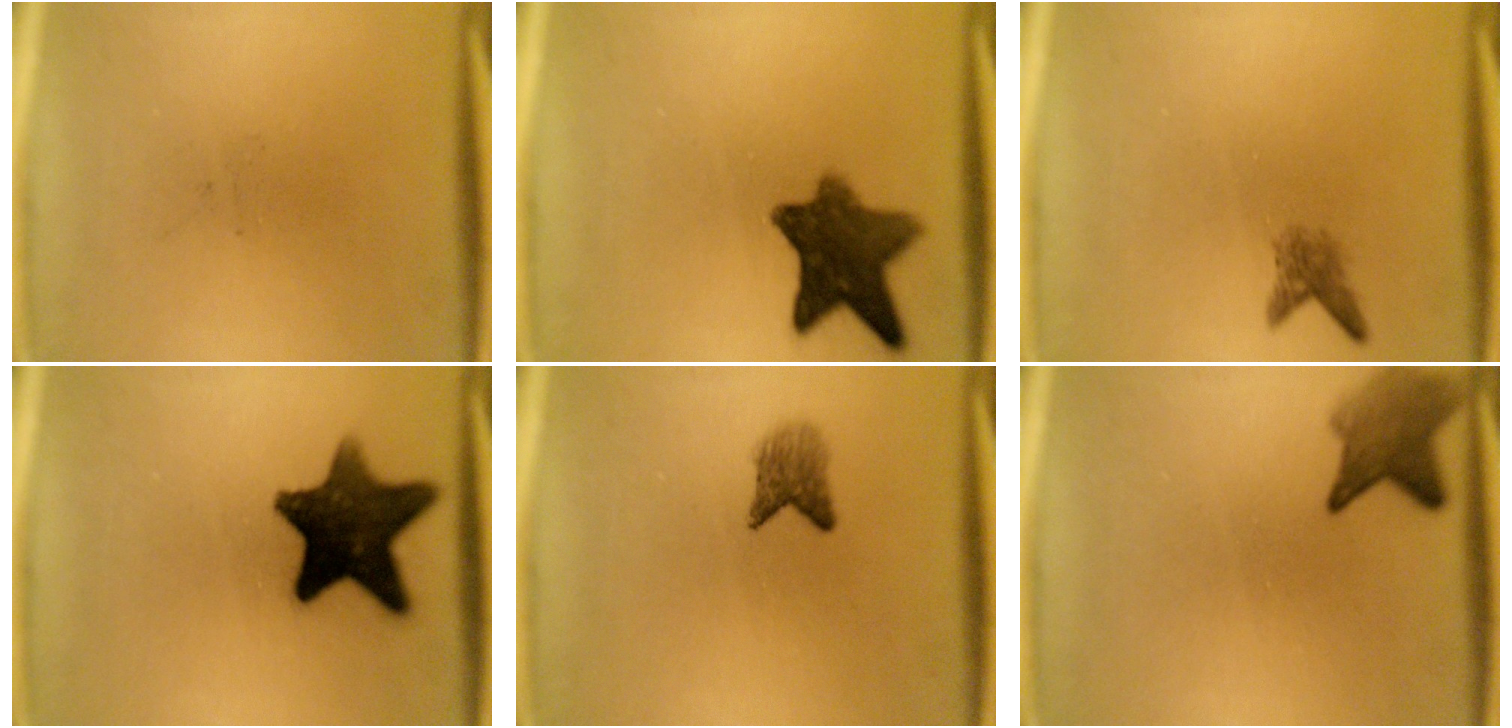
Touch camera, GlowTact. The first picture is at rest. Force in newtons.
{"total": 9.8}
{"total": 2.1}
{"total": 13.8}
{"total": 2.8}
{"total": 4.7}